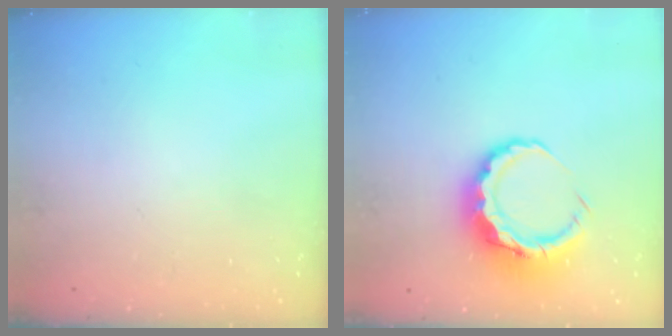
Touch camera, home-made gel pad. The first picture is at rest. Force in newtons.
{"total": 8.4, "press": 8.3, "slide": 1.6}